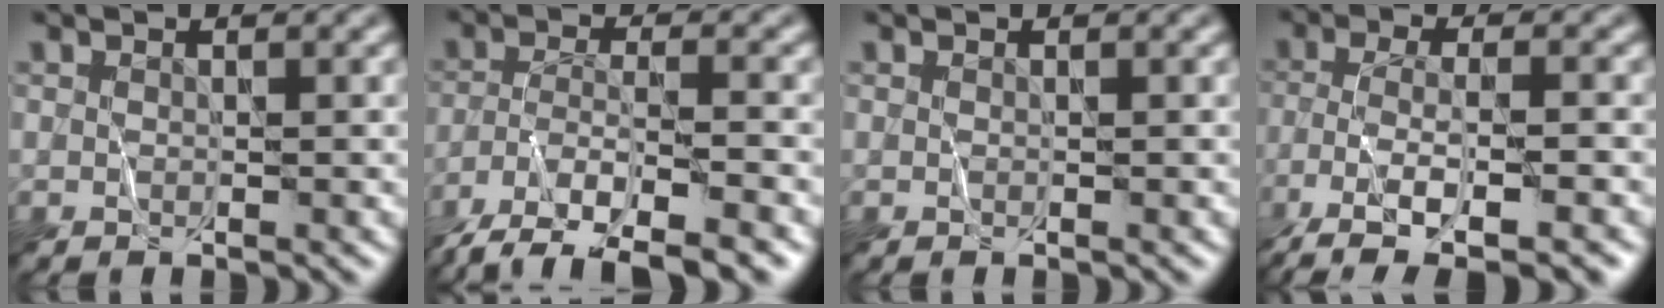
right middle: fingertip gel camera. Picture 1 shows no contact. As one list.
[{"total": 8.0, "force": [-6.2, 2.0, 4.8], "torque": [-0.082, -0.002, -0.111]}, {"total": 0.0}, {"total": 7.4, "force": [-4.8, 1.9, 5.2], "torque": [-0.094, 0.000, -0.087]}]